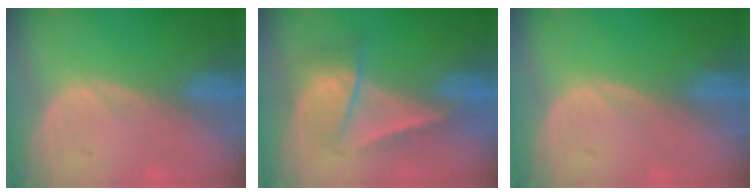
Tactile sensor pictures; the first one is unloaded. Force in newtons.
{"total": 6.6, "press": 6.5, "slide": 1.2}
{"total": 0.0}